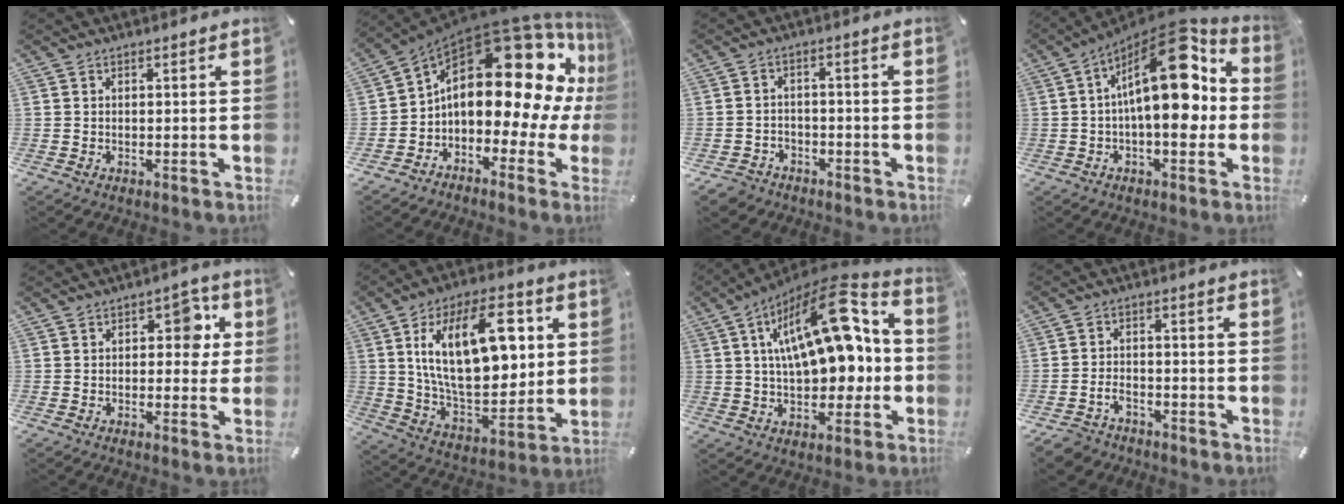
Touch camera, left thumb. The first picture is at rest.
{"total": 23.3, "force": [7.3, 12.6, 18.2], "torque": [-0.289, -0.062, 0.130]}
{"total": 4.1, "force": [-2.8, 2.8, 0.9], "torque": [-0.026, 0.013, -0.058]}
{"total": 20.4, "force": [4.1, 9.0, 17.9], "torque": [-0.270, -0.042, 0.067]}
{"total": 6.6, "force": [1.5, 4.2, 4.9], "torque": [-0.046, -0.006, 0.012]}
{"total": 23.6, "force": [6.8, 12.8, 18.6], "torque": [-0.318, -0.018, 0.106]}
{"total": 20.5, "force": [5.3, 11.1, 16.4], "torque": [-0.245, -0.032, 0.085]}
{"total": 4.4, "force": [-3.0, 2.7, 1.8], "torque": [-0.048, 0.010, -0.063]}